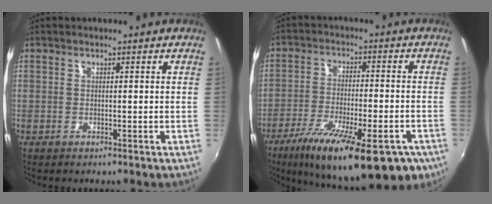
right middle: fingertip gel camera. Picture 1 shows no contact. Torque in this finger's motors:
{"motor_torque": [1.11, -1.03, 0.36, 0.21]}